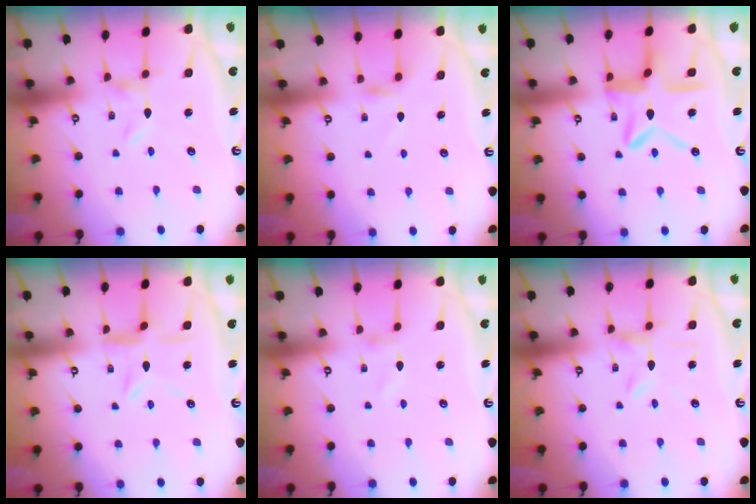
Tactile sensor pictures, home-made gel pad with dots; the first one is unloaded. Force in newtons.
{"total": 4.2, "press": 4.2, "slide": 0.5}
{"total": 13.6, "press": 13.5, "slide": 1.3}
{"total": 6.9, "press": 6.9, "slide": 0.7}
{"total": 1.0, "press": 1.0, "slide": 0.1}
{"total": 2.0, "press": 2.0, "slide": 0.3}